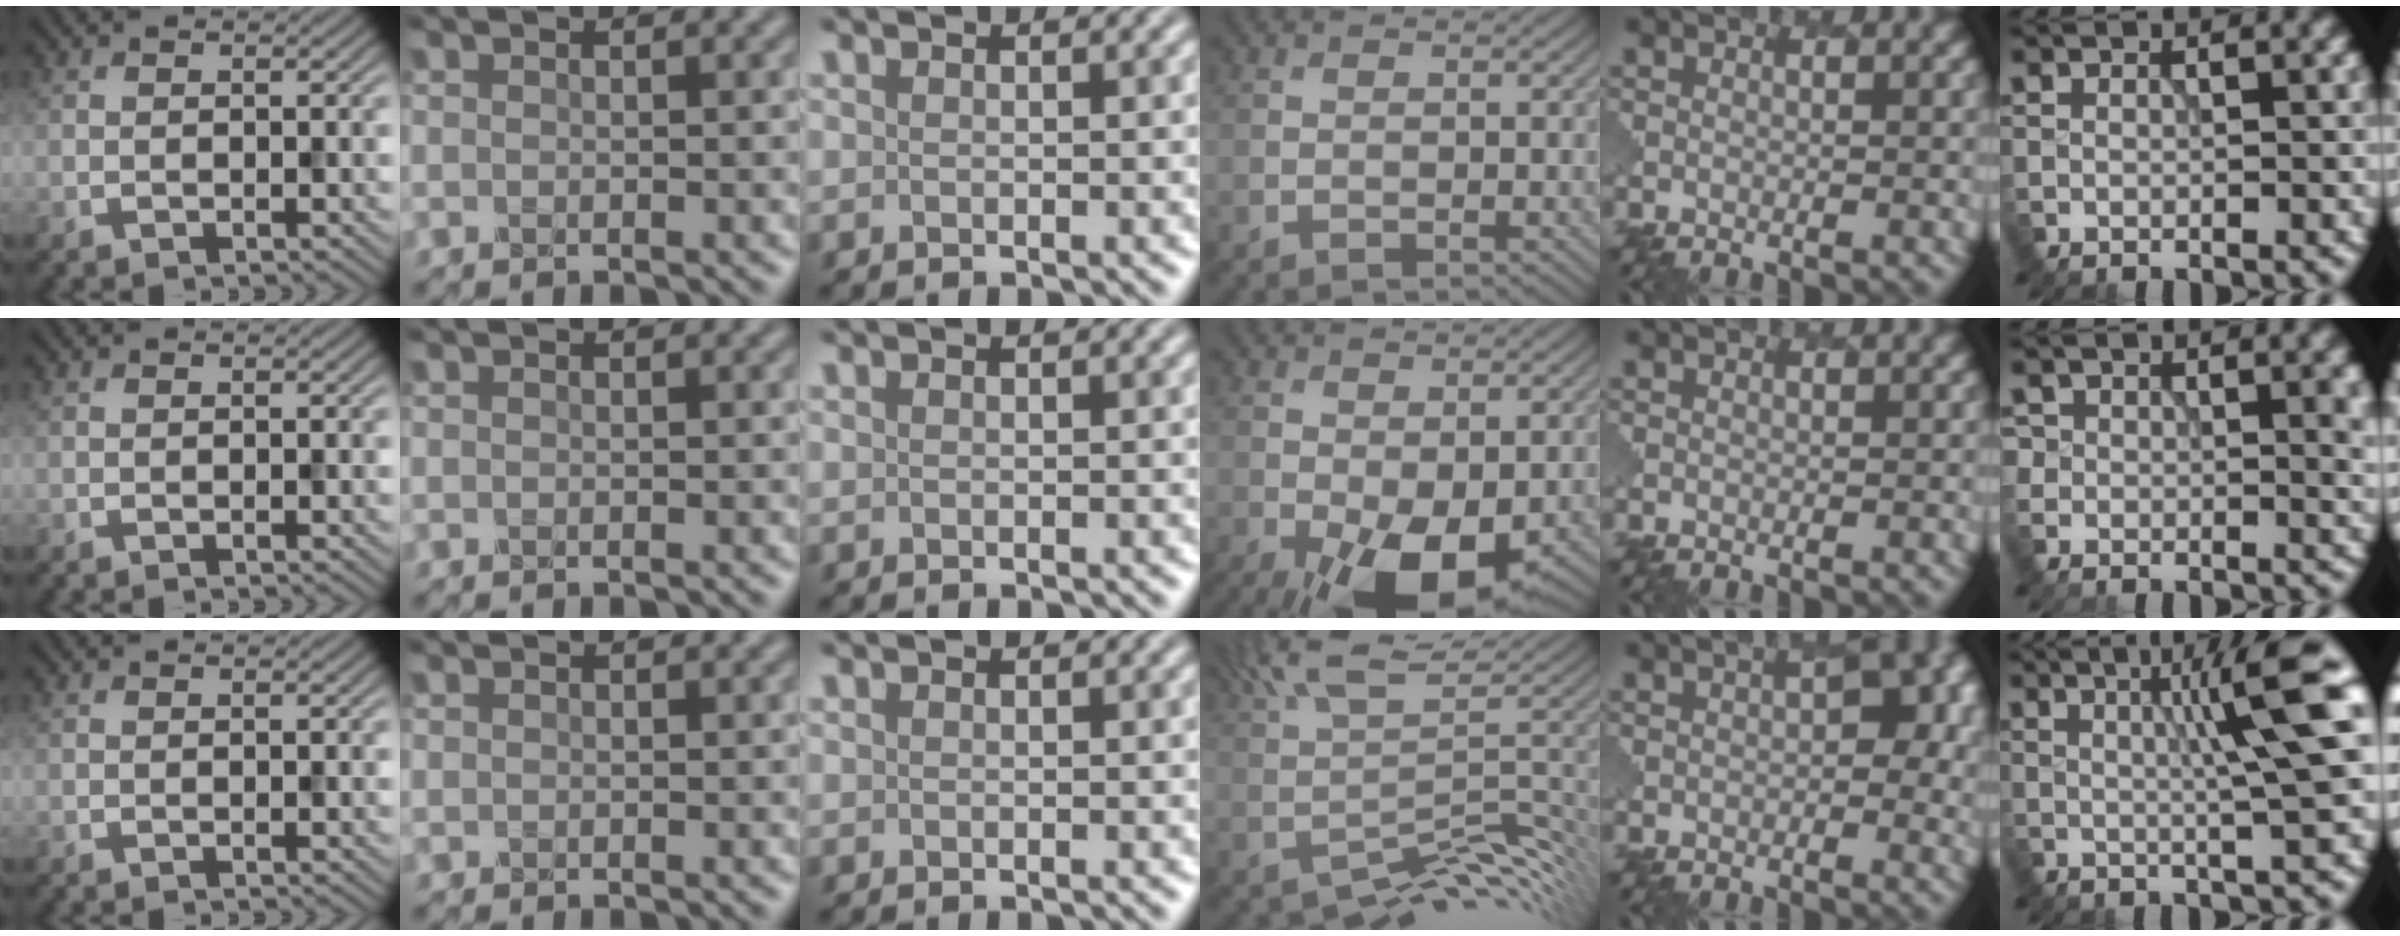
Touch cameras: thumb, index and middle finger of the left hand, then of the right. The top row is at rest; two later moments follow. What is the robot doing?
{"motion": "dispense", "object": "glue stick"}